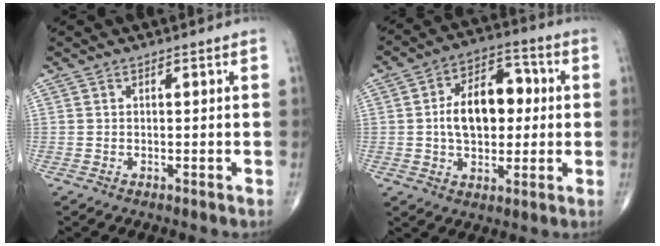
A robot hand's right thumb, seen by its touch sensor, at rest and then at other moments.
{"total": 14.0, "force": [0.7, 8.7, 10.9], "torque": [-0.145, 0.025, 0.007]}